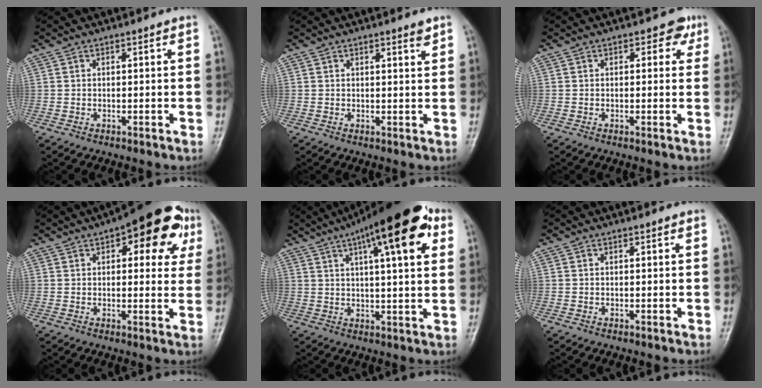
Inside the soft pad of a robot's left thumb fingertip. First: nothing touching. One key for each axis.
{"total": 1.8, "fx": 1.3, "fy": 0.2, "fz": 1.2, "tx": -0.016, "ty": -0.009, "tz": 0.020}
{"total": 2.8, "fx": 1.2, "fy": 1.9, "fz": 1.6, "tx": 0.008, "ty": 0.000, "tz": 0.008}
{"total": 15.3, "fx": 6.6, "fy": 7.1, "fz": 11.8, "tx": -0.100, "ty": 0.001, "tz": 0.074}
{"total": 18.2, "fx": 8.4, "fy": 5.2, "fz": 15.3, "tx": -0.207, "ty": 0.001, "tz": 0.119}
{"total": 0.0}